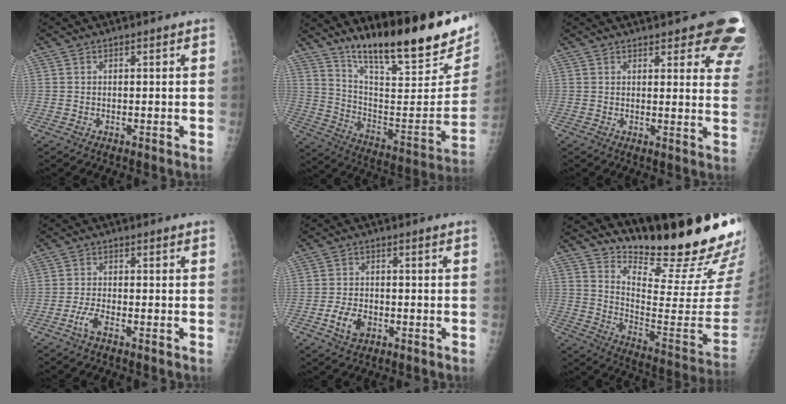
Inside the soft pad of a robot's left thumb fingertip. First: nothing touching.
{"total": 26.7, "force": [19.1, 5.8, 17.7], "torque": [-0.243, -0.089, 0.301]}
{"total": 13.3, "force": [10.3, 4.2, 7.3], "torque": [-0.038, -0.048, 0.094]}
{"total": 2.7, "force": [-1.7, 0.6, 2.0], "torque": [-0.049, 0.007, -0.038]}
{"total": 5.0, "force": [-2.0, 3.3, 3.2], "torque": [-0.058, 0.008, -0.035]}
{"total": 23.2, "force": [19.8, 3.3, 11.6], "torque": [-0.148, -0.168, 0.290]}